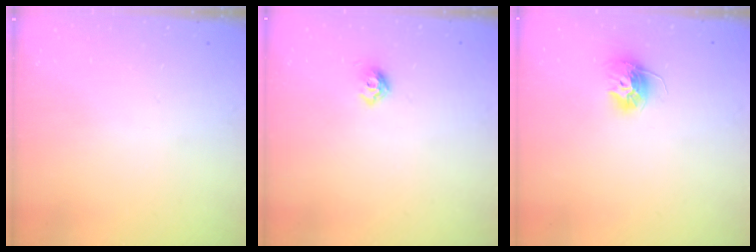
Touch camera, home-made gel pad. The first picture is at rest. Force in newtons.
{"total": 6.7, "press": 6.7, "slide": 0.8}
{"total": 10.4, "press": 10.4, "slide": 0.5}